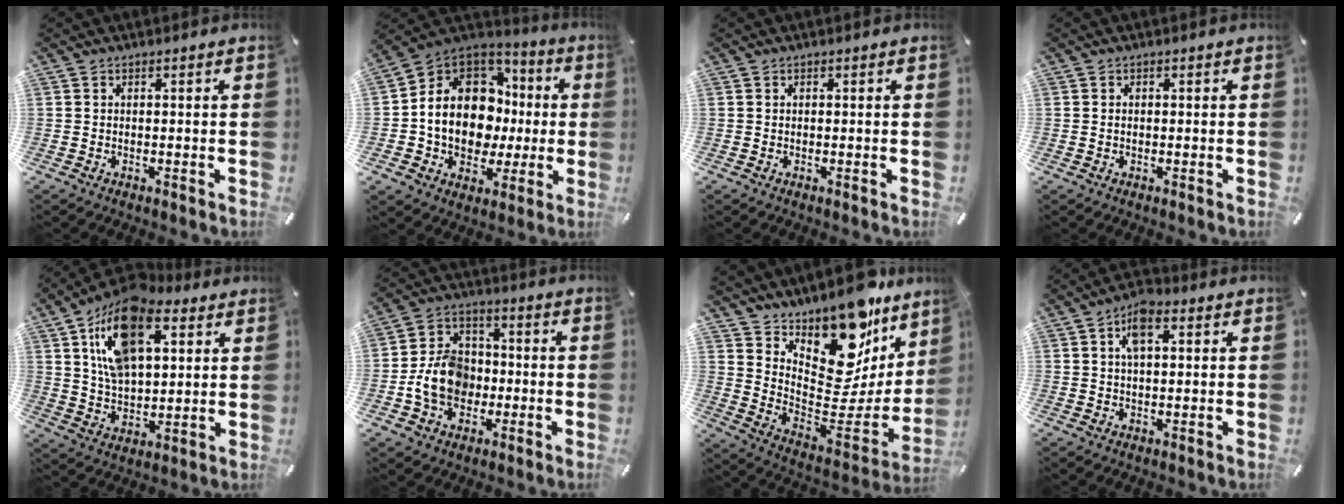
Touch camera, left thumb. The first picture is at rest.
{"total": 15.4, "force": [0.1, 12.7, 8.8], "torque": [-0.176, -0.012, 0.007]}
{"total": 0.0}
{"total": 0.7, "force": [-0.1, 0.5, 0.5], "torque": [-0.010, 0.002, -0.003]}
{"total": 18.7, "force": [8.3, 10.7, 12.8], "torque": [-0.237, -0.017, 0.142]}
{"total": 11.0, "force": [-2.2, 9.2, 5.6], "torque": [-0.121, 0.021, -0.041]}
{"total": 16.4, "force": [13.3, 7.6, 6.0], "torque": [-0.071, -0.137, 0.223]}
{"total": 5.8, "force": [2.1, 3.0, 4.6], "torque": [-0.082, 0.005, 0.032]}